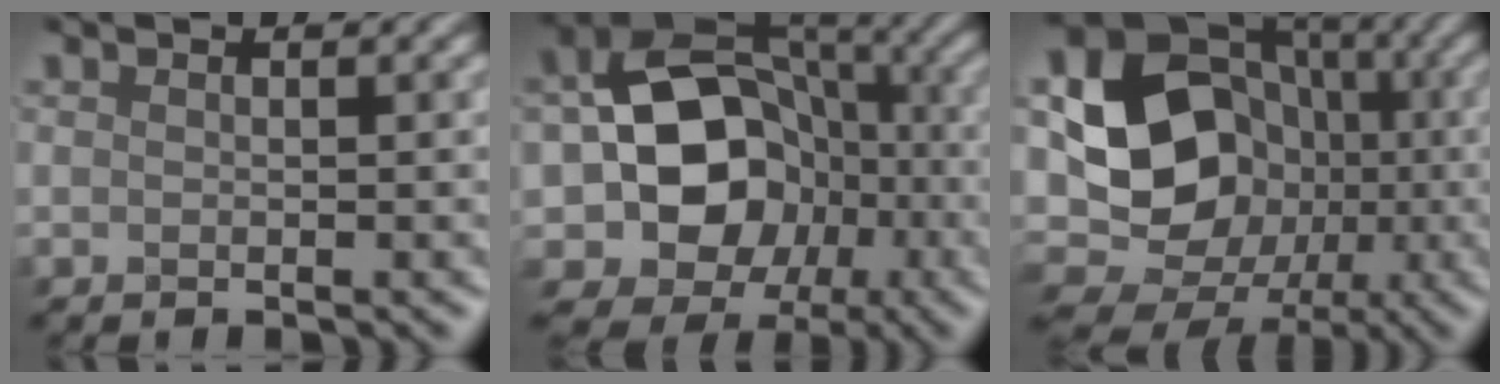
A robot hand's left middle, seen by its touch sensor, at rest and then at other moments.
{"total": 10.4, "force": [-2.6, 8.7, 5.1], "torque": [-0.092, -0.001, -0.035]}
{"total": 14.0, "force": [-2.0, 12.6, 5.8], "torque": [-0.114, -0.003, -0.024]}